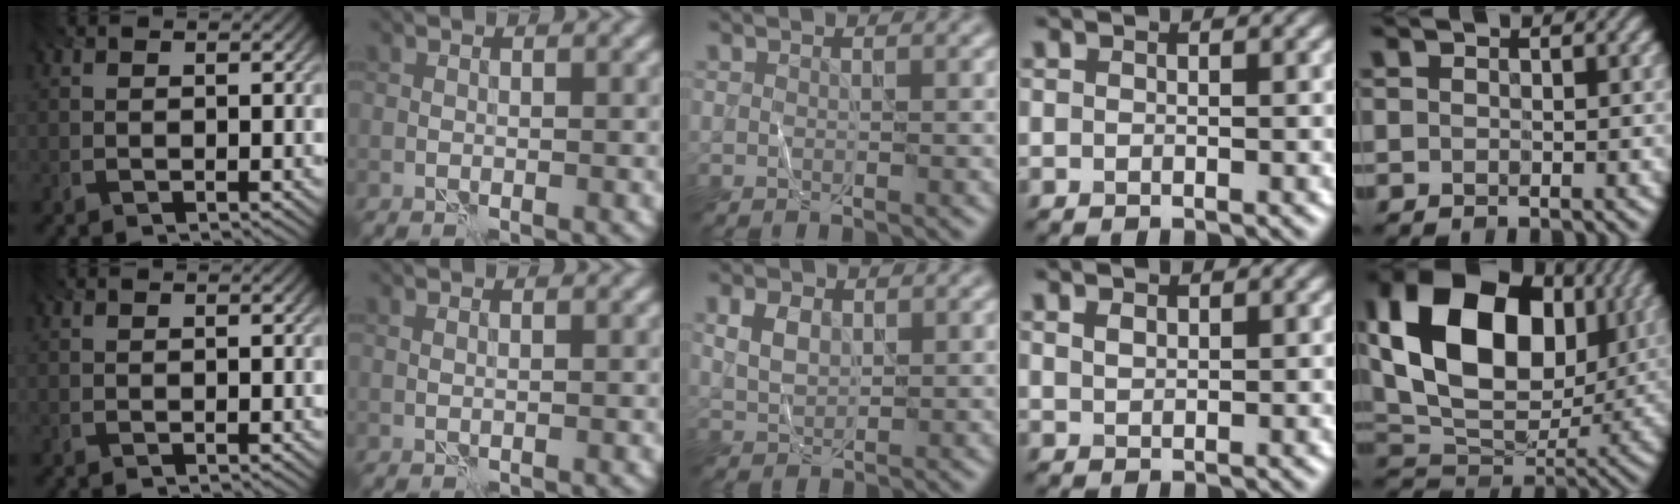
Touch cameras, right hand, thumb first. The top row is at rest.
{"middle": {"total": 2.6, "force": [0.9, 1.8, 1.6], "torque": [-0.038, 0.002, 0.020]}, "ring": {"total": 1.0, "force": [0.6, 0.4, 0.6], "torque": [-0.014, 0.000, 0.015]}, "little": {"total": 15.8, "force": [3.6, 10.9, 10.9], "torque": [-0.209, 0.016, 0.071]}}